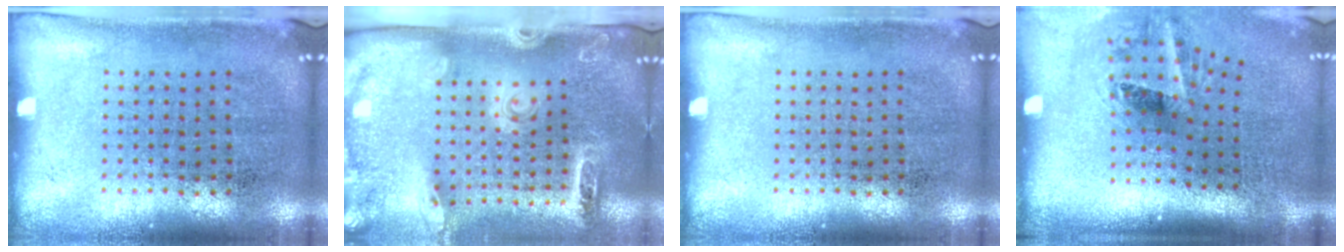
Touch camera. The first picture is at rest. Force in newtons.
{"total": 2.7, "press": 2.0, "slide": 1.8}
{"total": 0.0}
{"total": 1.6, "press": 1.2, "slide": 1.0}